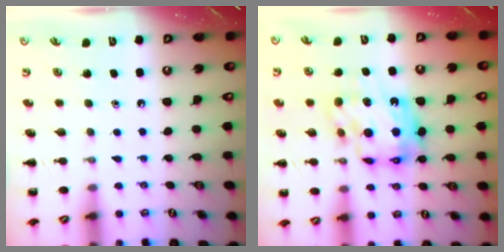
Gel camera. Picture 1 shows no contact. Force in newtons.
{"total": 15.0, "press": 14.9, "slide": 1.5}